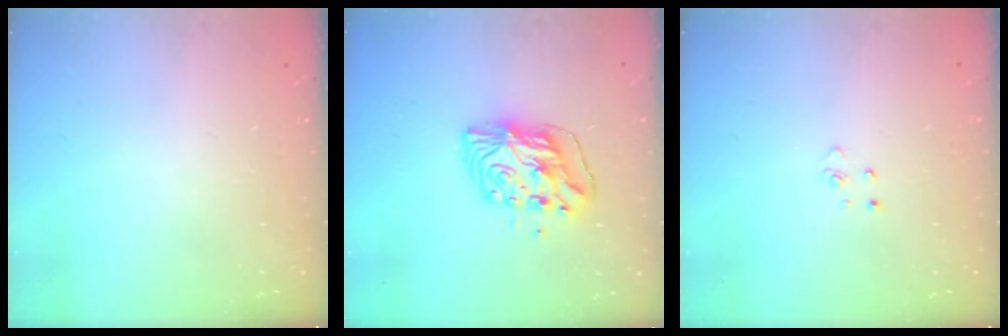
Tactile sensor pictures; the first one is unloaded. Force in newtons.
{"total": 9.3, "press": 9.3, "slide": 0.8}
{"total": 2.8, "press": 2.8, "slide": 0.3}